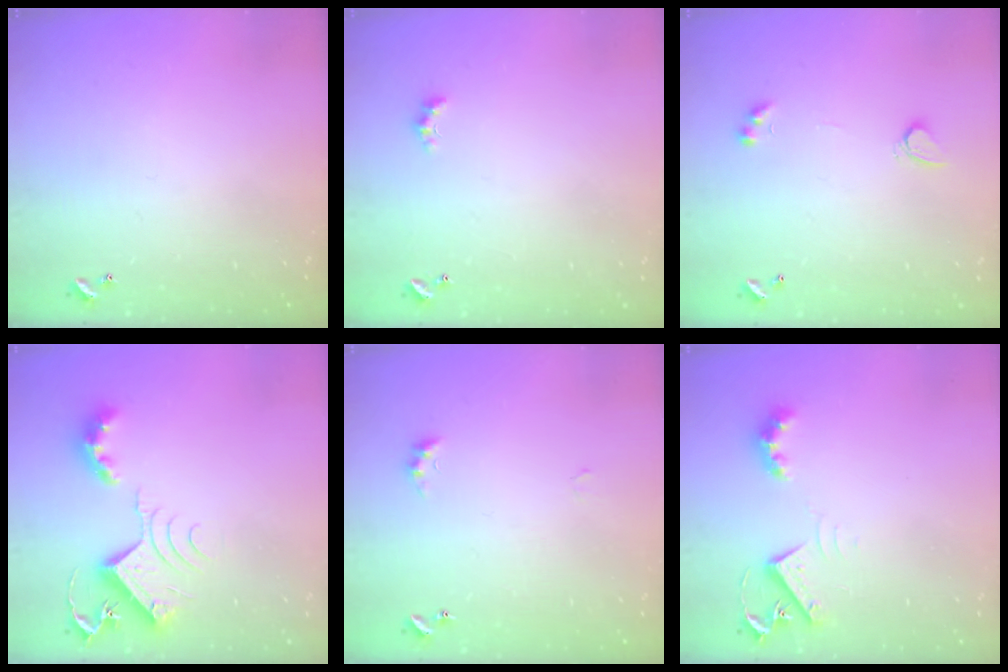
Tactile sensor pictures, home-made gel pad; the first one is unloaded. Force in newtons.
{"total": 0.8, "press": 0.6, "slide": 0.6}
{"total": 4.1, "press": 3.7, "slide": 1.6}
{"total": 9.6, "press": 9.6, "slide": 0.5}
{"total": 3.9, "press": 3.9, "slide": 0.7}
{"total": 4.2, "press": 4.2, "slide": 0.7}